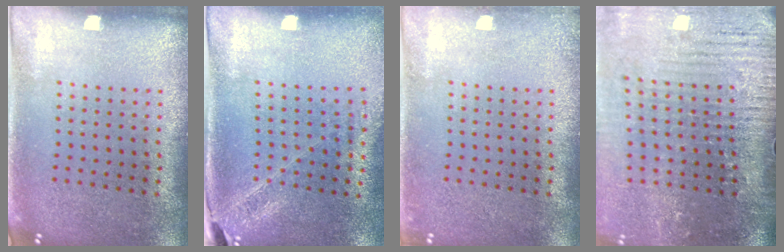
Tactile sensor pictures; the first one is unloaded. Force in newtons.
{"total": 1.5, "press": 1.4, "slide": 0.4}
{"total": 1.1, "press": 1.0, "slide": 0.2}
{"total": 4.3, "press": 3.7, "slide": 2.2}